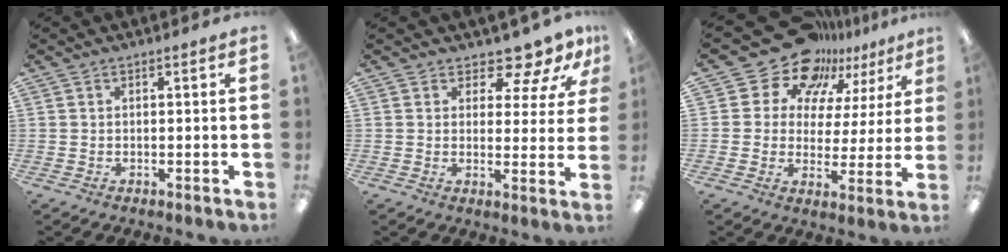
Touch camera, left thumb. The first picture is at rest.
{"total": 8.8, "force": [7.3, 3.4, 3.6], "torque": [-0.060, -0.047, 0.132]}
{"total": 16.7, "force": [13.1, 9.4, 4.1], "torque": [-0.089, -0.098, 0.241]}